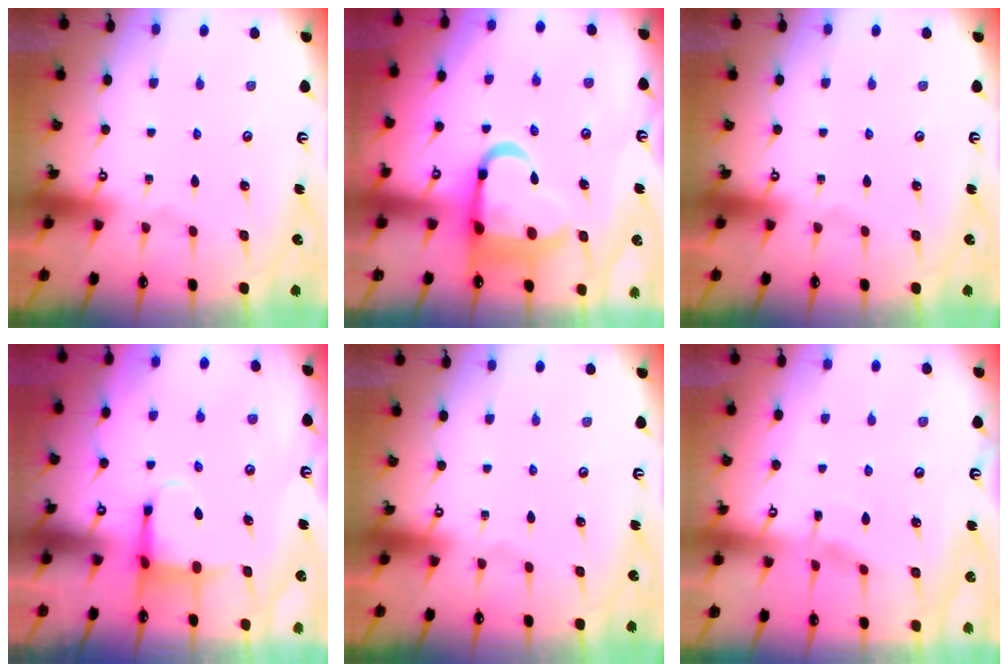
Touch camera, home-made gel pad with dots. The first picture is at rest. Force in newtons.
{"total": 14.4, "press": 14.3, "slide": 1.7}
{"total": 0.0}
{"total": 6.2, "press": 6.1, "slide": 1.2}
{"total": 0.0}
{"total": 3.0, "press": 2.9, "slide": 0.6}